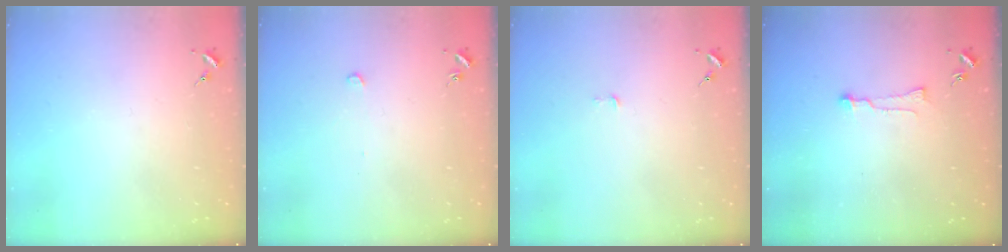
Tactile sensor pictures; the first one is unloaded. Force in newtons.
{"total": 2.6, "press": 2.6, "slide": 0.1}
{"total": 2.6, "press": 2.6, "slide": 0.2}
{"total": 4.6, "press": 4.6, "slide": 0.4}